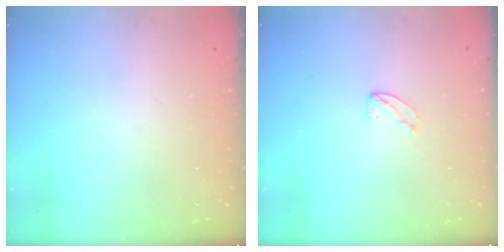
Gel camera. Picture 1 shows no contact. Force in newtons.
{"total": 2.5, "press": 2.5, "slide": 0.2}